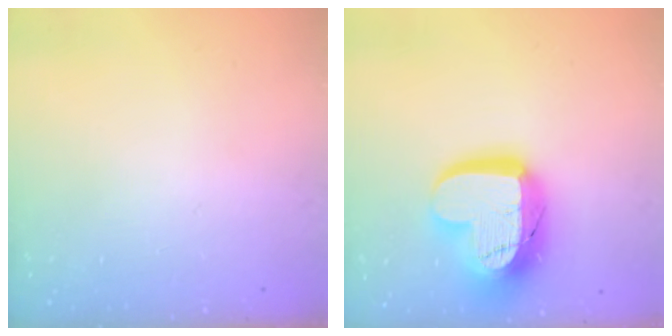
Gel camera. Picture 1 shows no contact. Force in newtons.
{"total": 19.0, "press": 19.0, "slide": 1.6}